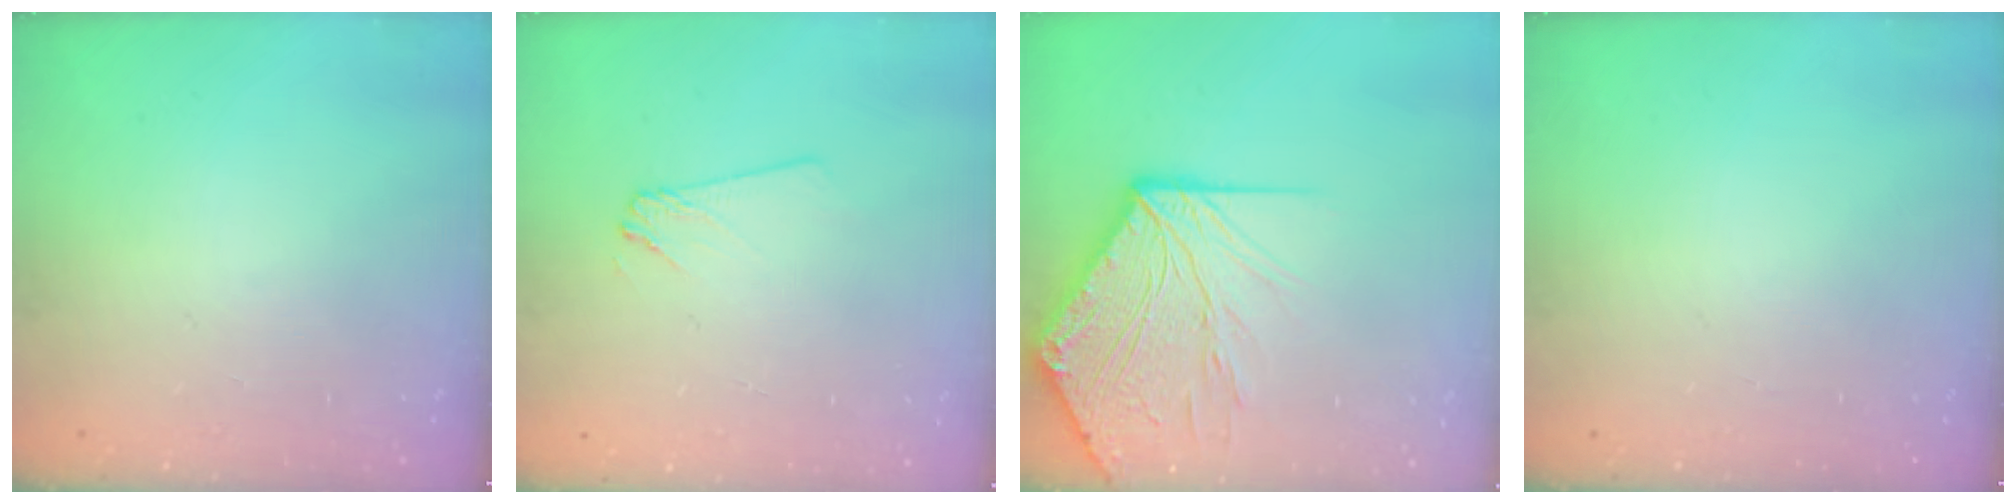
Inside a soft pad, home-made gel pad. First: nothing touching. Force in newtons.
{"total": 2.9, "press": 2.9, "slide": 0.4}
{"total": 17.4, "press": 17.3, "slide": 2.2}
{"total": 0.0}